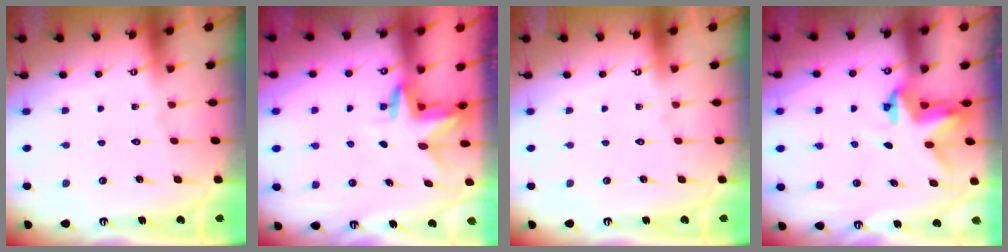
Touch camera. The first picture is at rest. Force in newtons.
{"total": 3.2, "press": 3.2, "slide": 0.3}
{"total": 0.0}
{"total": 3.5, "press": 3.5, "slide": 0.1}